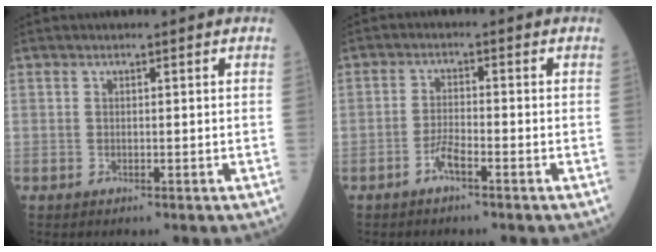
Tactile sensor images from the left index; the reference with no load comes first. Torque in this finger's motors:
{"motor_torque": [0.13, 0.07, 0.04, 0.01]}